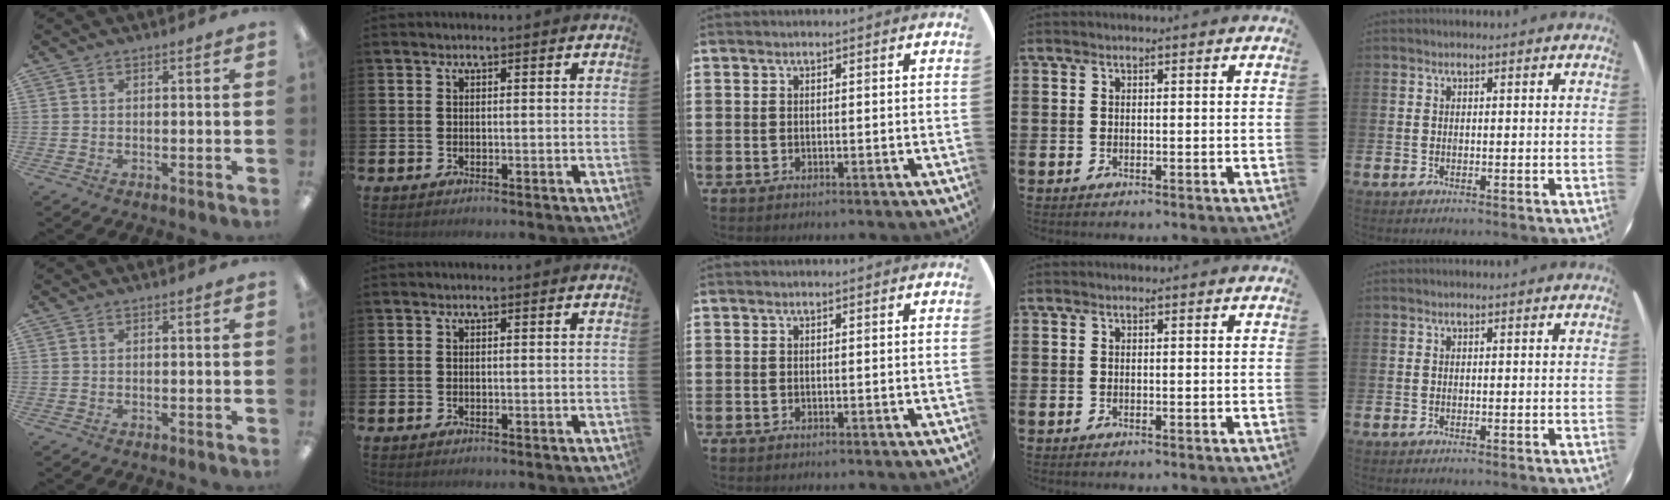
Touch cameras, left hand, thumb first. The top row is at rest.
{}